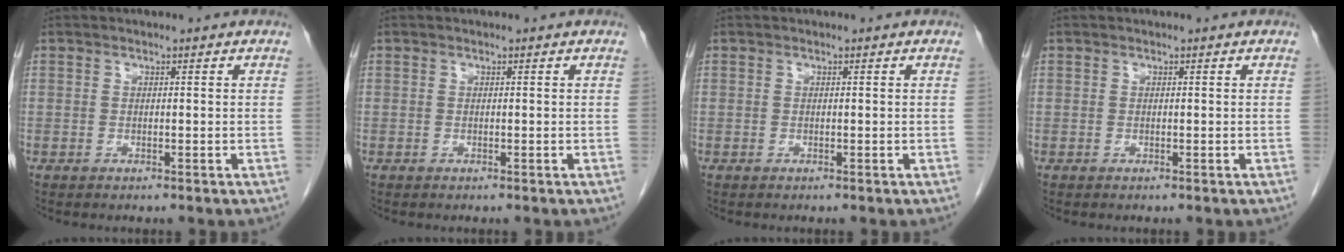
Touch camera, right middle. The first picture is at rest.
{"total": 0.0}
{"total": 0.0}
{"total": 0.0}